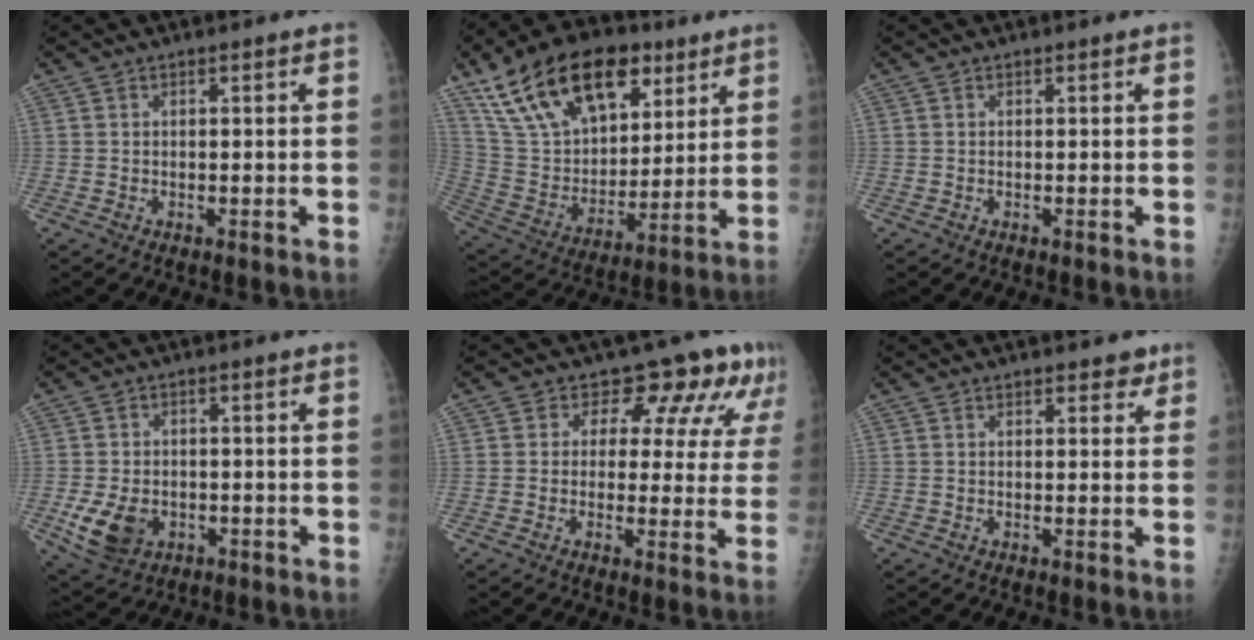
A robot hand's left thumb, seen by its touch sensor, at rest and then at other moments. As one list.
[{"total": 25.2, "force": [13.9, 14.3, 15.4], "torque": [-0.254, -0.022, 0.250]}, {"total": 0.0}, {"total": 7.7, "force": [-2.3, 5.6, 4.7], "torque": [-0.081, 0.003, -0.029]}, {"total": 11.2, "force": [7.1, 6.9, 5.3], "torque": [-0.016, -0.025, 0.066]}, {"total": 2.7, "force": [2.0, 1.4, 1.3], "torque": [0.006, -0.008, 0.021]}]